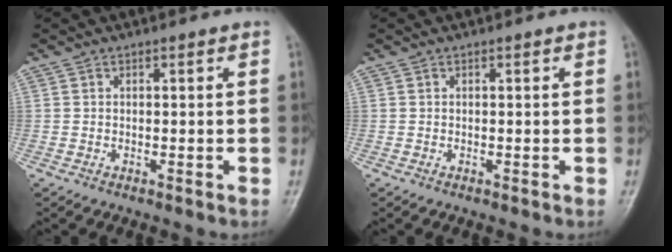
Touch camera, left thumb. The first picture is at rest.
{"total": 0.0}